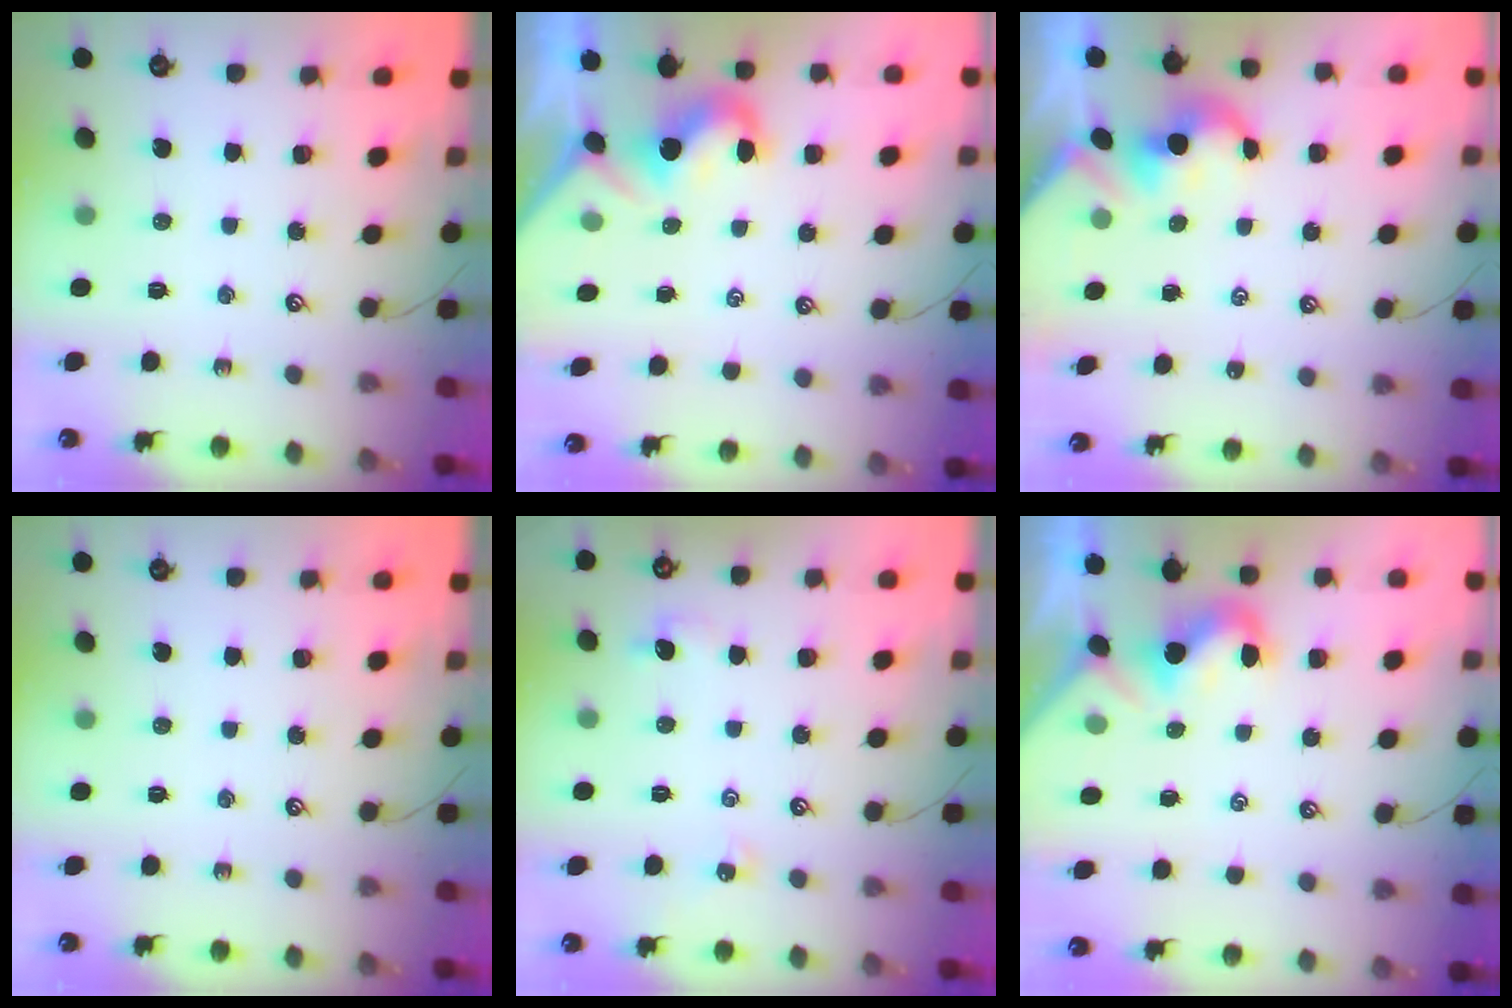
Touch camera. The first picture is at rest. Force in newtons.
{"total": 2.0, "press": 1.9, "slide": 0.6}
{"total": 2.0, "press": 1.9, "slide": 0.4}
{"total": 0.0}
{"total": 3.2, "press": 3.2, "slide": 0.5}
{"total": 0.0}